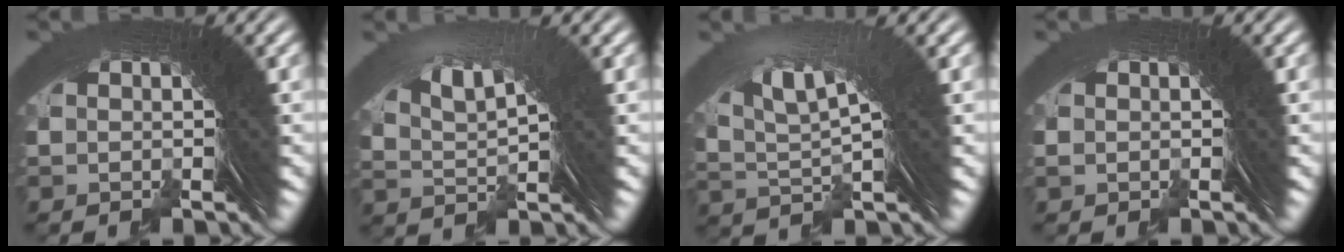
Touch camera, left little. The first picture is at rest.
{"total": 3.3, "force": [2.1, 0.0, 2.5], "torque": [-0.039, 0.011, 0.041]}
{"total": 4.3, "force": [2.1, 0.7, 3.7], "torque": [-0.065, 0.007, 0.041]}
{"total": 0.0}